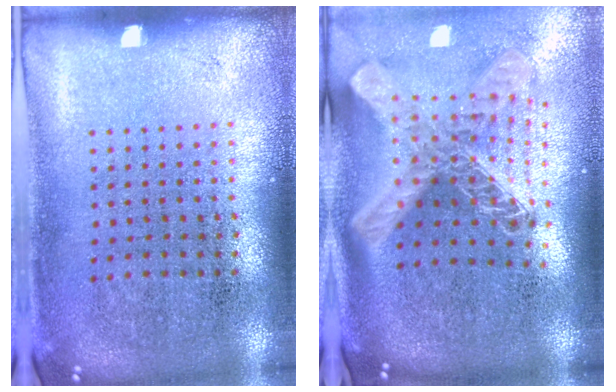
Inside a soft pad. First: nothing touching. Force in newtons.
{"total": 3.0, "press": 2.1, "slide": 2.1}